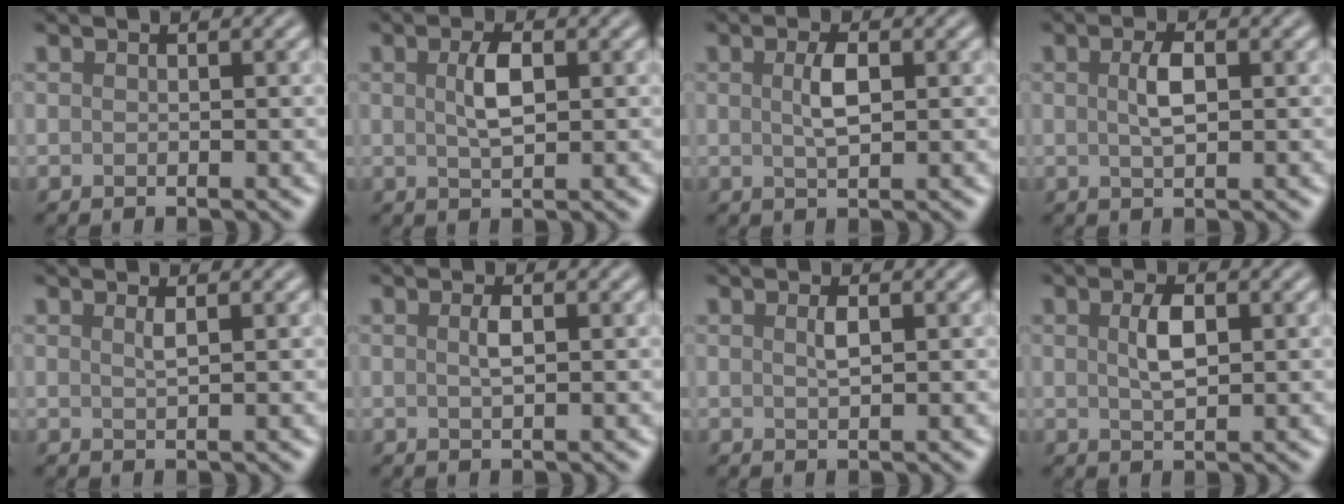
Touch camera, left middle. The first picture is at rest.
{"total": 2.7, "force": [0.6, 1.0, 2.4], "torque": [-0.052, 0.002, 0.012]}
{"total": 2.3, "force": [0.5, 0.8, 2.2], "torque": [-0.045, 0.002, 0.009]}
{"total": 2.3, "force": [0.4, 0.9, 2.1], "torque": [-0.045, 0.003, 0.007]}
{"total": 1.0, "force": [0.5, 0.2, 0.8], "torque": [-0.011, 0.001, 0.007]}
{"total": 1.2, "force": [0.3, 0.3, 1.2], "torque": [-0.023, 0.003, 0.005]}
{"total": 1.1, "force": [0.4, 0.2, 1.0], "torque": [-0.019, 0.001, 0.007]}
{"total": 2.6, "force": [0.6, 1.1, 2.3], "torque": [-0.049, 0.001, 0.013]}